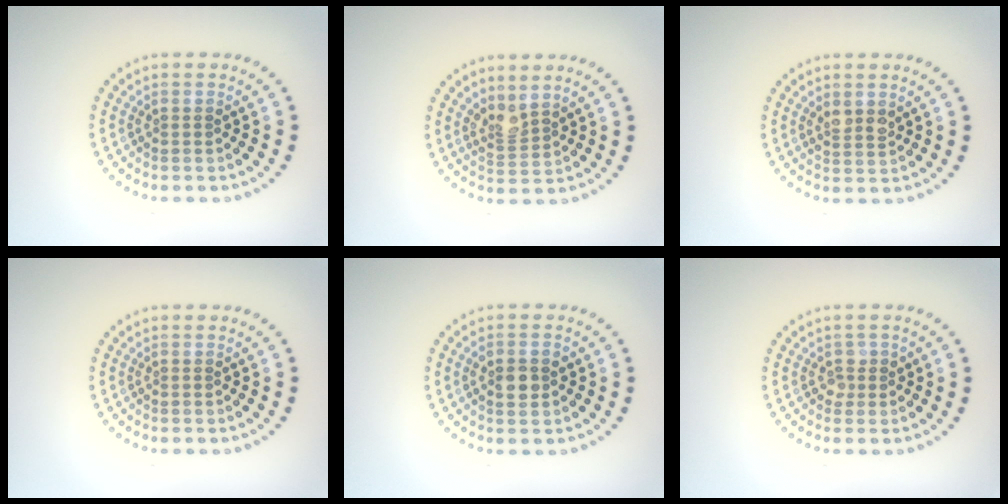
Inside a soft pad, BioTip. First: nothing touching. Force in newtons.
{"total": 2.1, "press": 1.5, "slide": 1.5}
{"total": 1.5, "press": 1.5, "slide": 0.5}
{"total": 0.0}
{"total": 2.3, "press": 2.3, "slide": 0.3}
{"total": 1.2, "press": 1.1, "slide": 0.4}